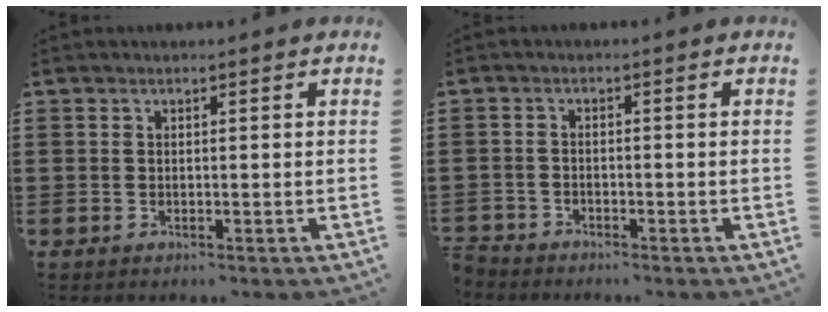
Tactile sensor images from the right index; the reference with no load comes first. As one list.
[{"total": 1.8, "force": [-1.8, 0.3, -0.1], "torque": [-0.005, 0.001, -0.040]}]